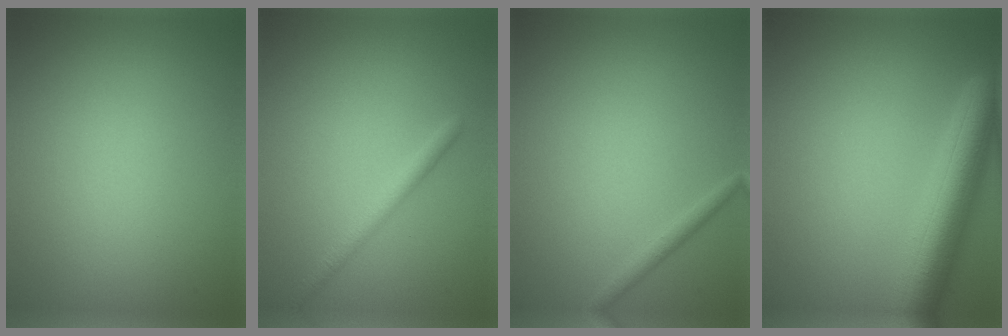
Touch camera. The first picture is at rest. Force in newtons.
{"total": 1.9, "press": 1.9, "slide": 0.2}
{"total": 1.1, "press": 1.1, "slide": 0.0}
{"total": 6.7, "press": 6.7, "slide": 0.2}